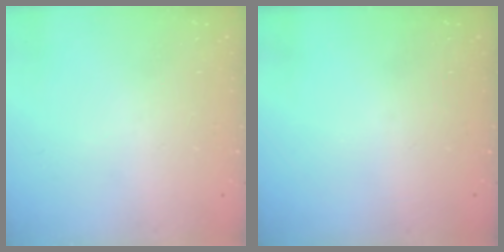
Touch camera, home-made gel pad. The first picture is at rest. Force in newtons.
{"total": 0.0}